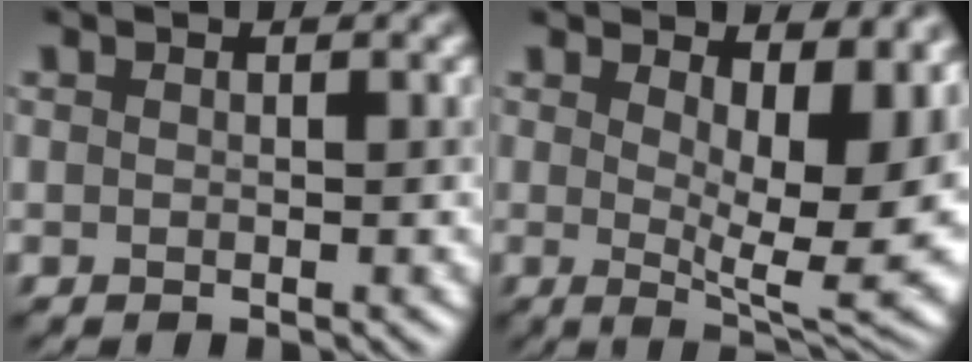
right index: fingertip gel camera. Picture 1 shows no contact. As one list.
[{"total": 11.3, "force": [2.3, 4.2, 10.2], "torque": [-0.117, -0.013, 0.042]}]